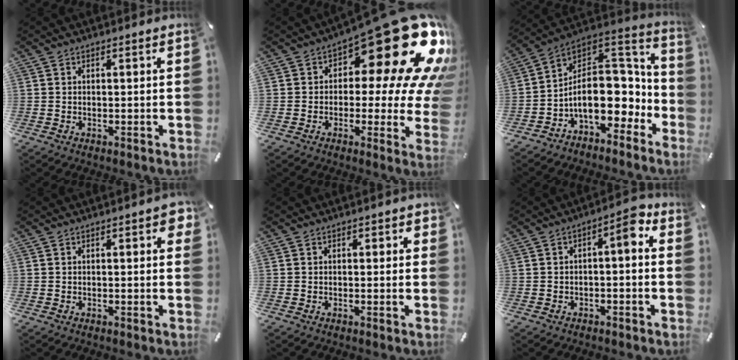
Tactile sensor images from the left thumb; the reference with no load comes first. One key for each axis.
{"total": 27.1, "fx": 11.9, "fy": 11.4, "fz": 21.5, "tx": -0.261, "ty": -0.093, "tz": 0.203}
{"total": 16.8, "fx": -2.4, "fy": 11.9, "fz": 11.5, "tx": -0.171, "ty": -0.022, "tz": -0.035}
{"total": 3.1, "fx": 0.4, "fy": 1.2, "fz": 2.8, "tx": -0.038, "ty": 0.004, "tz": 0.001}
{"total": 1.0, "fx": -0.1, "fy": 0.7, "fz": 0.8, "tx": -0.007, "ty": 0.001, "tz": -0.005}
{"total": 5.1, "fx": -0.1, "fy": 2.0, "fz": 4.7, "tx": -0.075, "ty": 0.005, "tz": -0.011}